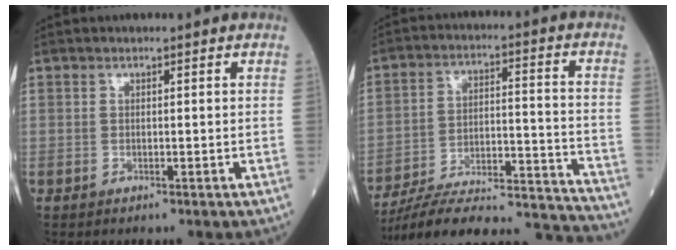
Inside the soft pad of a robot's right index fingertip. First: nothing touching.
{"total": 24.5, "force": [-23.2, 2.0, 7.9], "torque": [-0.085, 0.012, -0.334]}